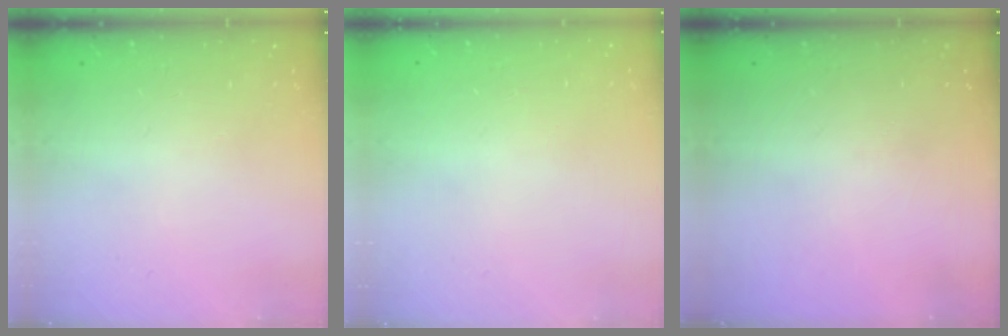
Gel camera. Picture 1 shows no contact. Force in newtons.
{"total": 0.0}
{"total": 0.0}